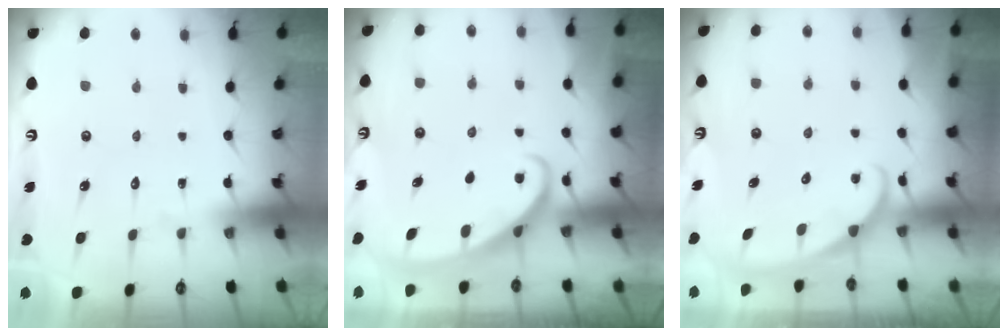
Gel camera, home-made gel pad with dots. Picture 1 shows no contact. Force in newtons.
{"total": 2.6, "press": 2.6, "slide": 0.3}
{"total": 2.9, "press": 2.9, "slide": 0.2}